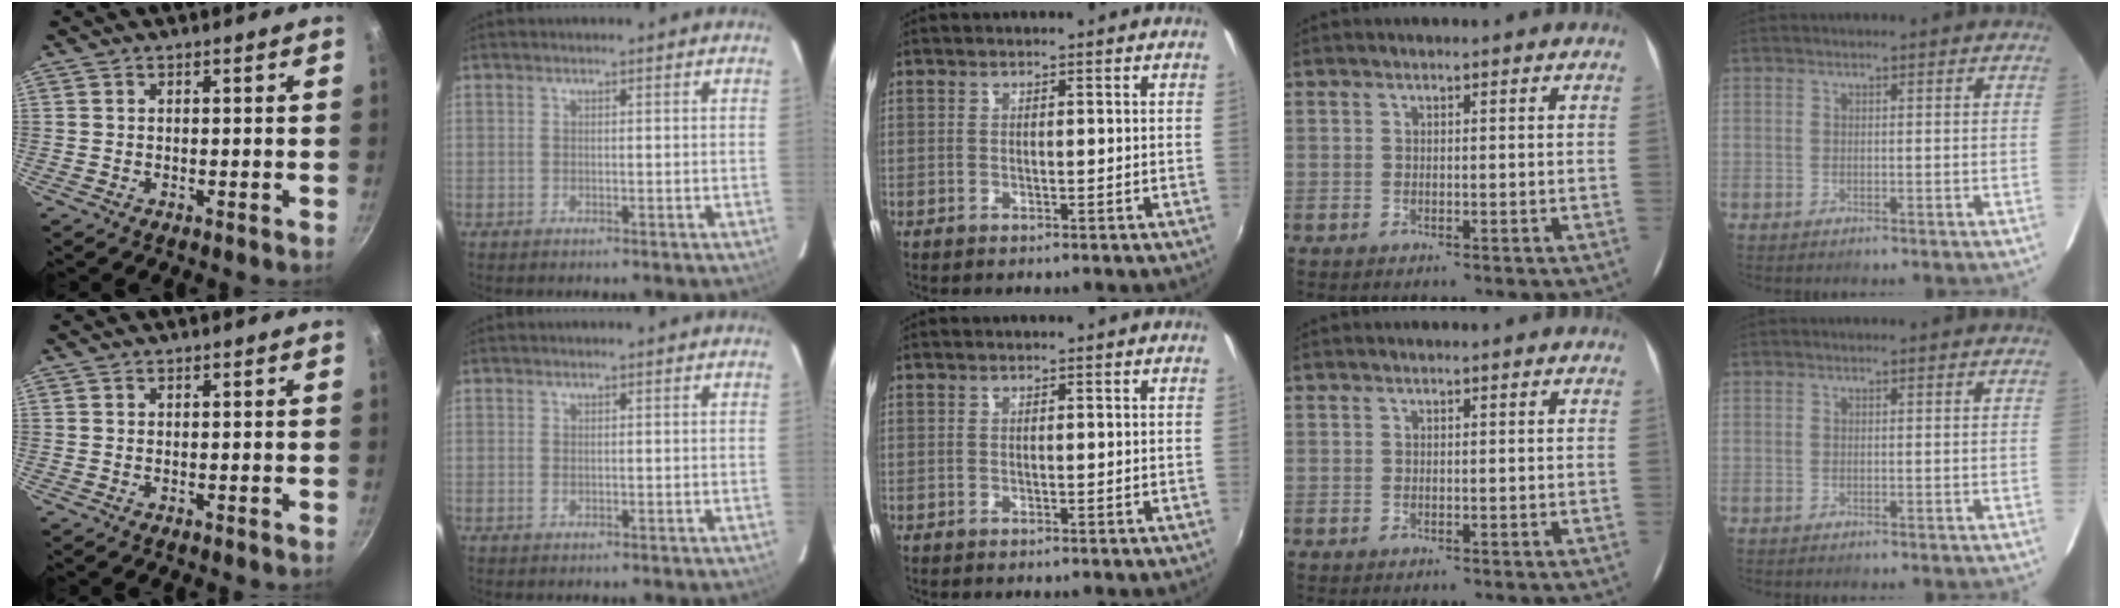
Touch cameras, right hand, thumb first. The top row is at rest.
{"index": {"total": 0.5, "force": [0.0, 0.3, 0.4], "torque": [-0.010, 0.000, 0.002]}}